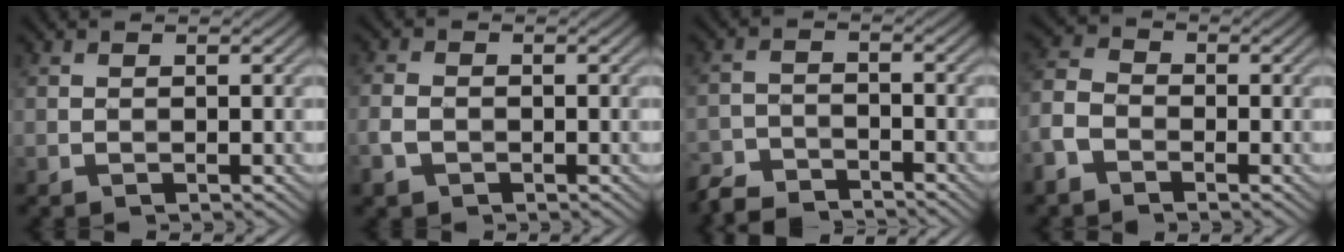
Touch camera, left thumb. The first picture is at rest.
{"total": 3.1, "force": [-1.3, 2.2, 1.7], "torque": [-0.050, -0.006, -0.033]}
{"total": 5.1, "force": [-4.8, 1.3, 1.2], "torque": [-0.020, -0.006, -0.100]}
{"total": 4.8, "force": [-2.9, 3.0, 2.4], "torque": [-0.069, 0.001, -0.075]}